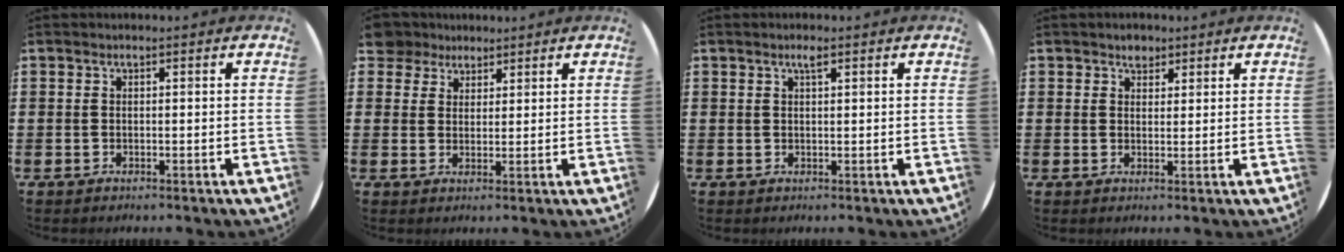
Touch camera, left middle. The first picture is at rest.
{"total": 3.8, "force": [3.2, 2.1, -0.1], "torque": [-0.004, 0.001, 0.062]}
{"total": 1.3, "force": [0.9, 0.1, 0.9], "torque": [-0.019, 0.001, 0.017]}
{"total": 1.9, "force": [1.6, 1.0, 0.3], "torque": [0.008, -0.003, 0.027]}